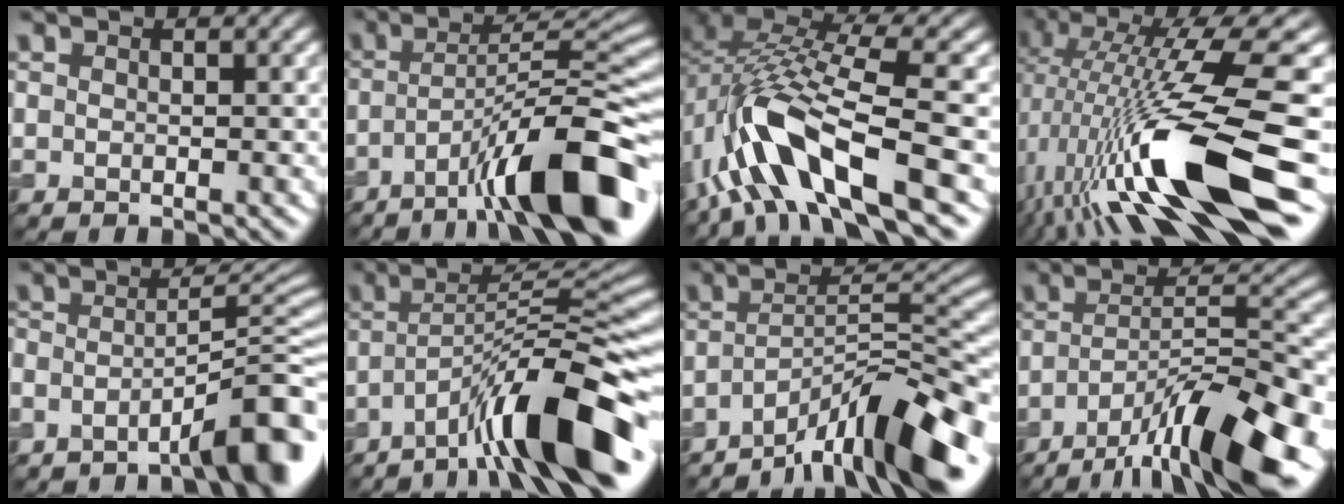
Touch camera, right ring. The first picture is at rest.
{"total": 12.4, "force": [-6.8, 2.4, 10.1], "torque": [-0.156, 0.021, -0.107]}
{"total": 10.2, "force": [-4.6, 3.5, 8.4], "torque": [-0.169, 0.019, -0.086]}
{"total": 14.1, "force": [-2.0, 3.3, 13.6], "torque": [-0.239, 0.005, -0.025]}
{"total": 7.4, "force": [-5.1, 1.3, 5.3], "torque": [-0.066, 0.019, -0.082]}
{"total": 12.3, "force": [-7.3, 2.3, 9.7], "torque": [-0.146, 0.026, -0.116]}
{"total": 11.8, "force": [-8.2, 2.5, 8.1], "torque": [-0.109, 0.025, -0.137]}
{"total": 14.1, "force": [-9.1, 3.4, 10.2], "torque": [-0.176, 0.013, -0.146]}